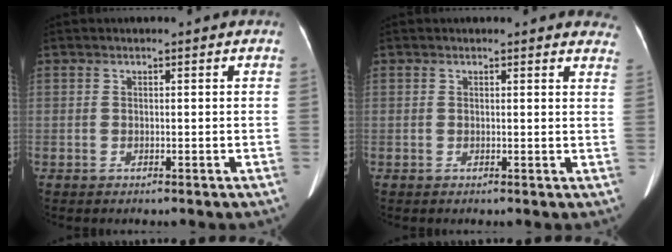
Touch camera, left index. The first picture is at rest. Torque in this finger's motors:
{"motor_torque": [0.56, -0.65, 0.20, 0.04]}